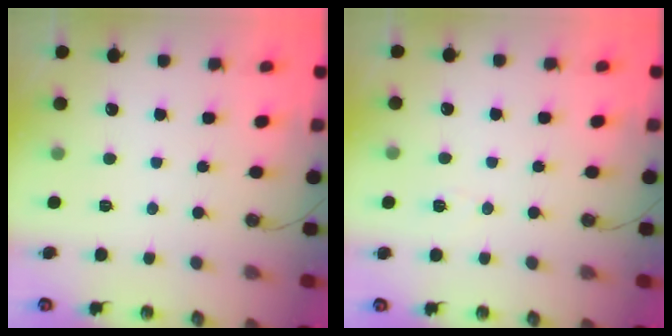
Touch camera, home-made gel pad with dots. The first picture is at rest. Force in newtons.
{"total": 4.2, "press": 4.1, "slide": 1.1}